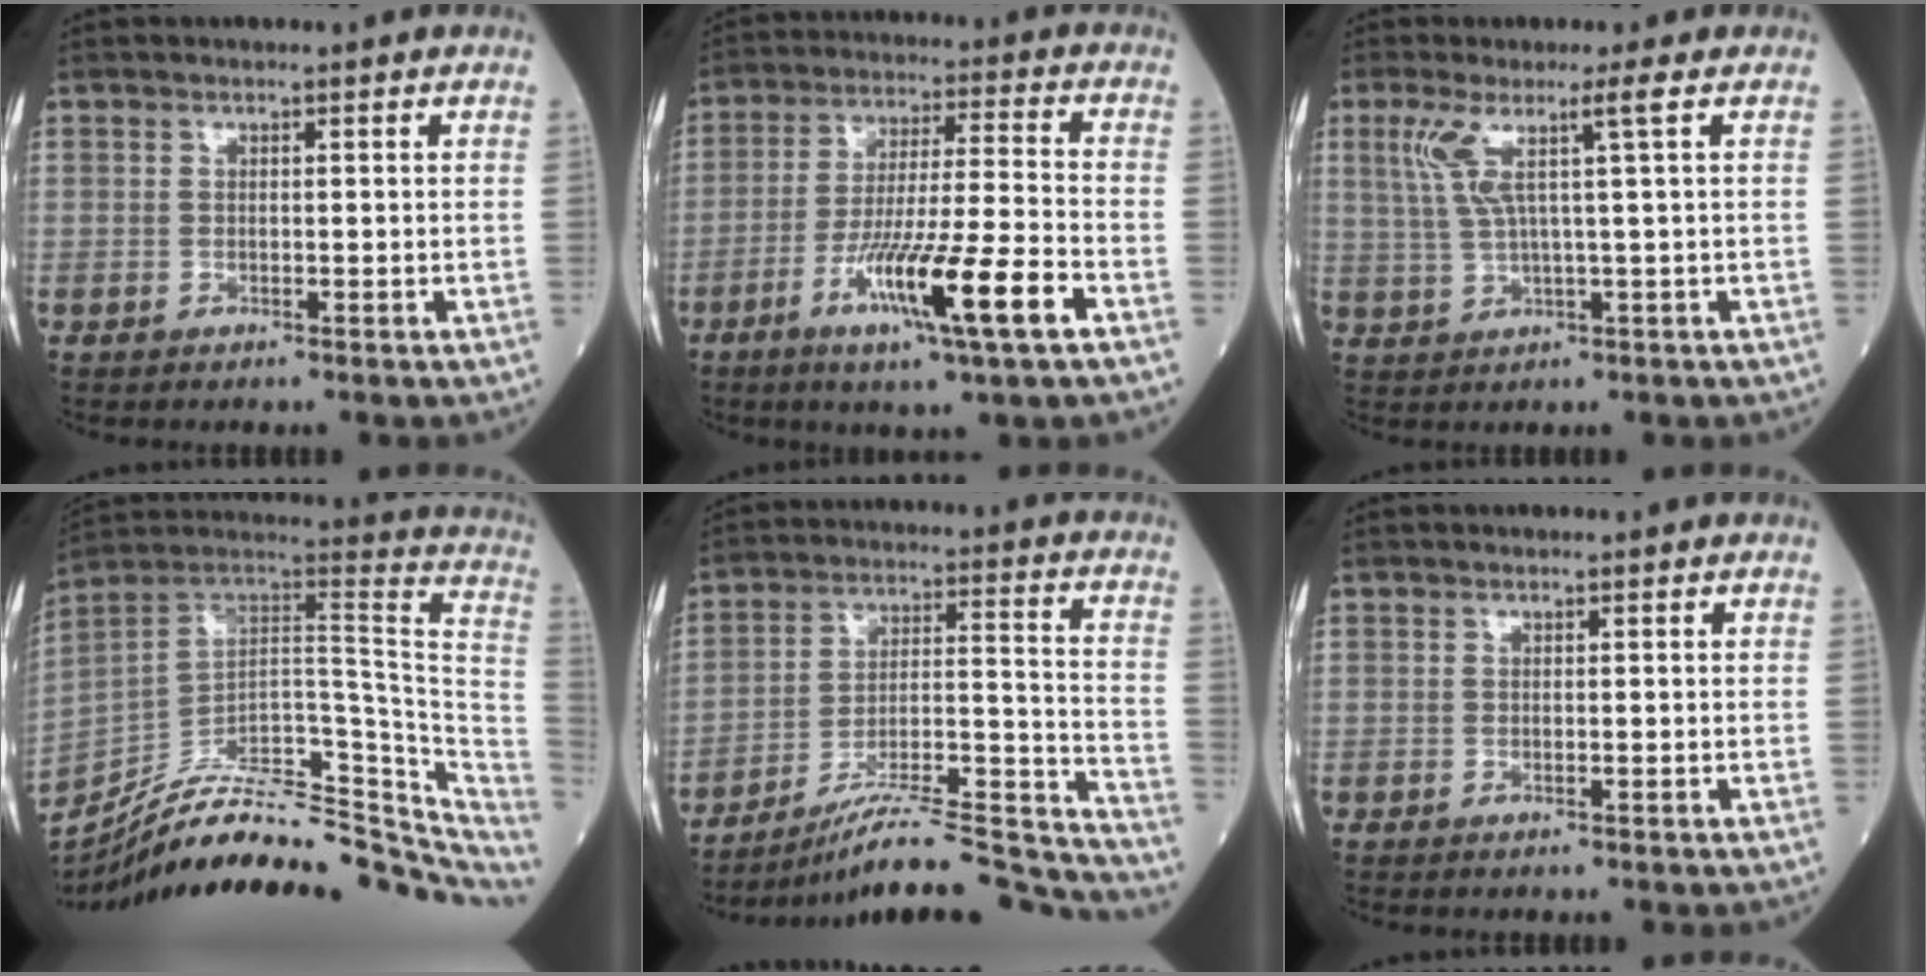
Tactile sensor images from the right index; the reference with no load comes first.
{"total": 14.3, "force": [-6.4, -0.1, 12.8], "torque": [-0.235, -0.019, -0.111]}
{"total": 5.6, "force": [2.1, -0.8, 5.1], "torque": [-0.109, 0.008, 0.048]}
{"total": 27.6, "force": [-22.1, 9.1, 13.9], "torque": [-0.162, 0.027, -0.313]}
{"total": 21.9, "force": [-20.7, -0.1, 7.3], "torque": [-0.082, 0.016, -0.312]}
{"total": 0.0}